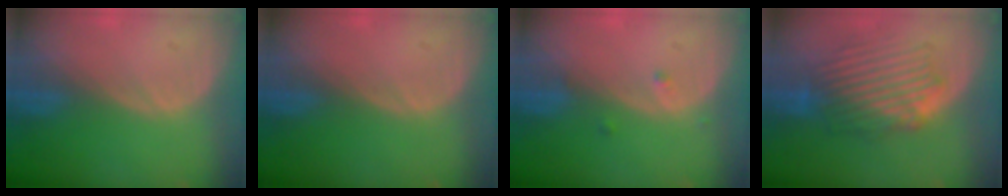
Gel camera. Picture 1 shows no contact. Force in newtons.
{"total": 0.0}
{"total": 1.1, "press": 1.1, "slide": 0.1}
{"total": 8.6, "press": 8.3, "slide": 2.0}